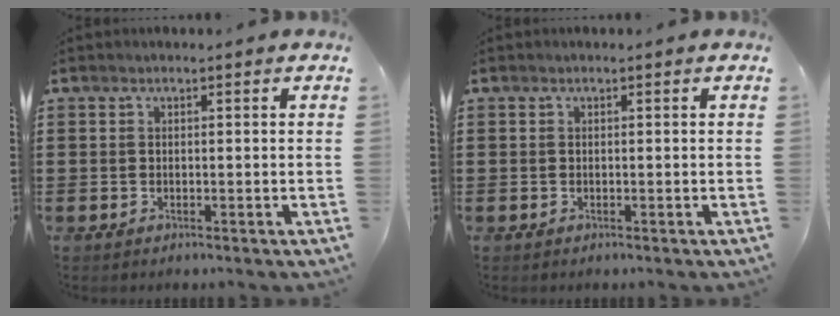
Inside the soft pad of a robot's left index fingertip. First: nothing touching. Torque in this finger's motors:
{"motor_torque": [0.00, 0.00, 0.02, 0.00]}